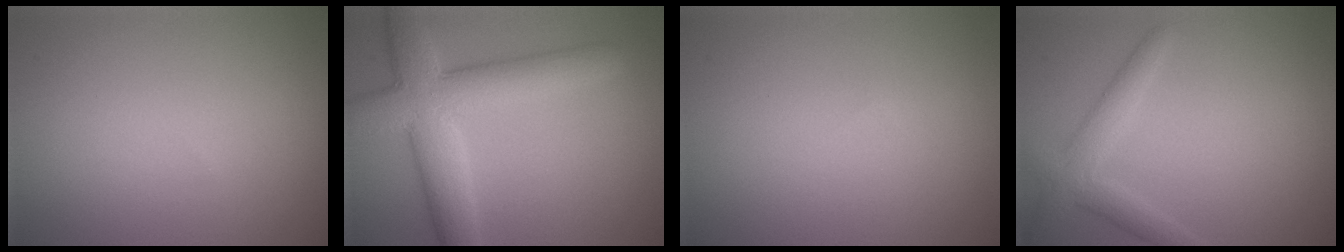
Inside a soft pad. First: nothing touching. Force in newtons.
{"total": 7.3, "press": 7.3, "slide": 0.3}
{"total": 0.0}
{"total": 2.7, "press": 2.7, "slide": 0.3}